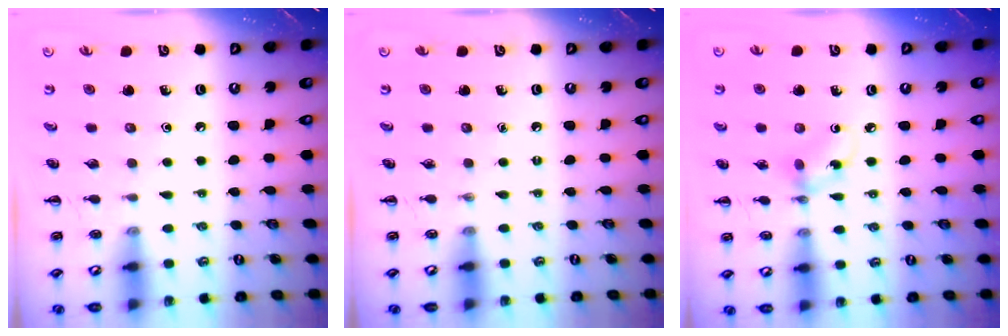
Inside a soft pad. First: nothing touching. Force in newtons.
{"total": 0.0}
{"total": 4.4, "press": 4.3, "slide": 0.6}